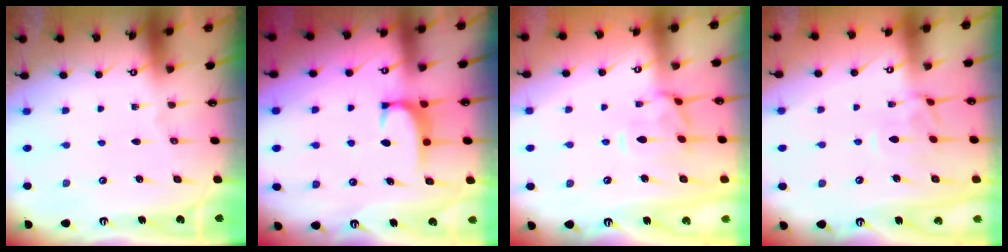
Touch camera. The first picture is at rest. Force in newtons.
{"total": 1.7, "press": 1.6, "slide": 0.5}
{"total": 1.7, "press": 1.5, "slide": 0.8}
{"total": 0.7, "press": 0.4, "slide": 0.6}